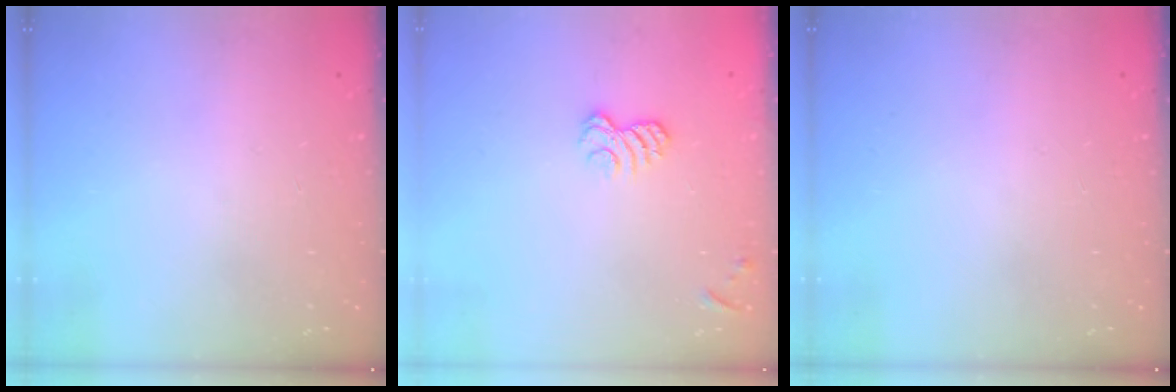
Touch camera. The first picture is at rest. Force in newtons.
{"total": 5.4, "press": 5.2, "slide": 1.3}
{"total": 0.0}